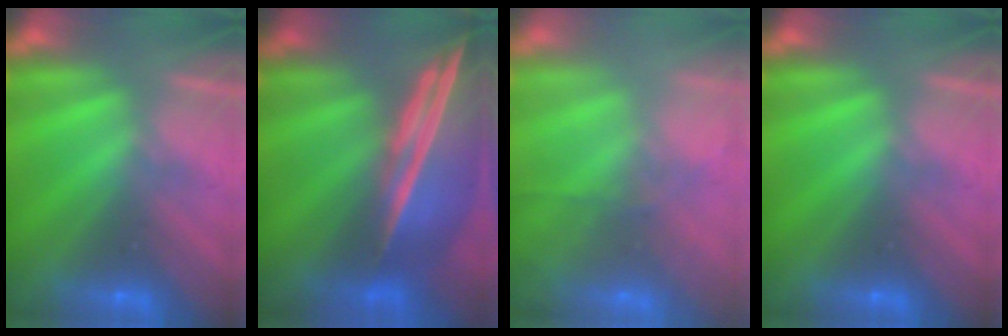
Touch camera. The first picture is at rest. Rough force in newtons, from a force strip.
{"total": 7.4}
{"total": 7.5}
{"total": 0.0}